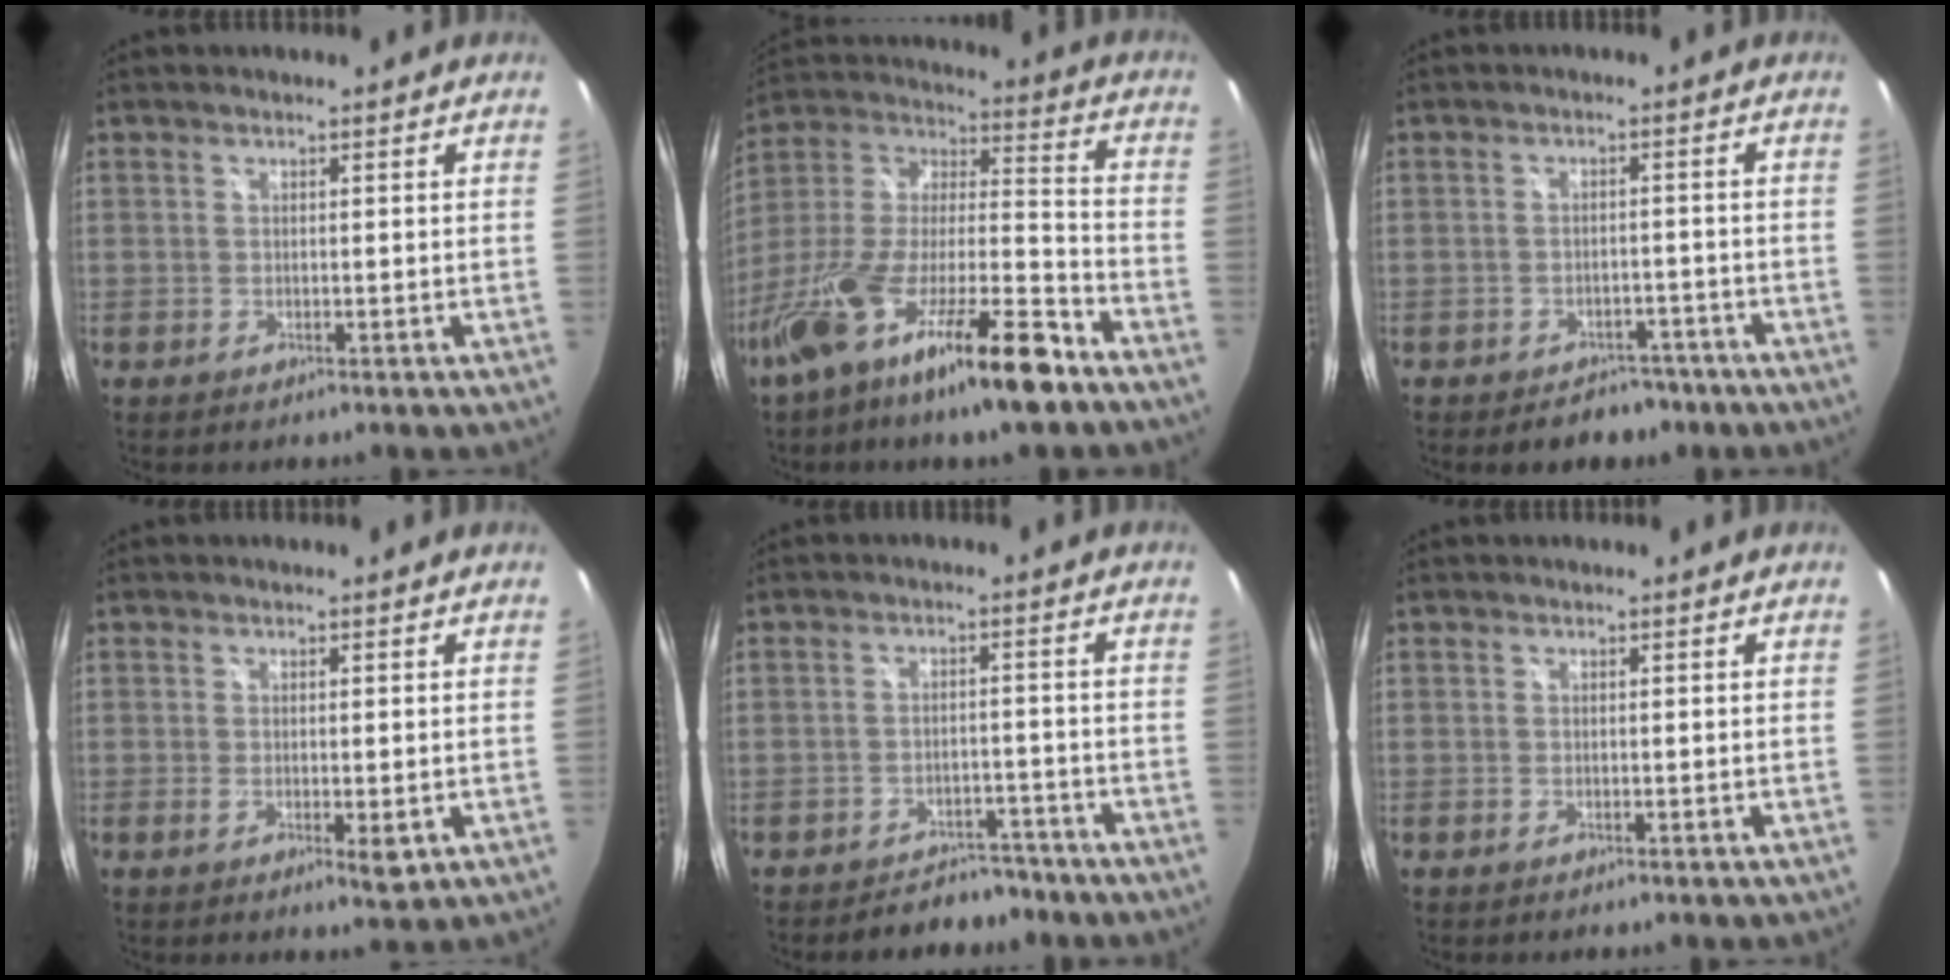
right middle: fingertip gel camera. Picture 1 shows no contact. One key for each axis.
{"total": 22.4, "fx": -13.8, "fy": 4.1, "fz": 17.1, "tx": -0.307, "ty": -0.027, "tz": -0.247}
{"total": 5.9, "fx": -4.7, "fy": 3.2, "fz": 1.7, "tx": -0.034, "ty": 0.009, "tz": -0.054}
{"total": 3.2, "fx": -0.7, "fy": 0.9, "fz": 3.0, "tx": -0.048, "ty": -0.012, "tz": -0.009}
{"total": 6.4, "fx": -5.6, "fy": 2.6, "fz": 1.3, "tx": -0.029, "ty": 0.010, "tz": -0.072}
{"total": 0.0}